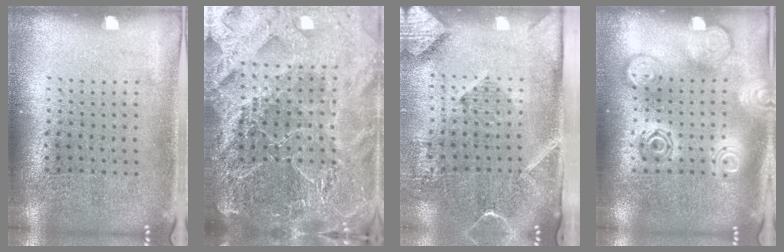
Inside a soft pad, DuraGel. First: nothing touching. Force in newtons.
{"total": 6.4, "press": 5.5, "slide": 3.3}
{"total": 2.9, "press": 2.2, "slide": 2.0}
{"total": 2.3, "press": 2.3, "slide": 0.4}